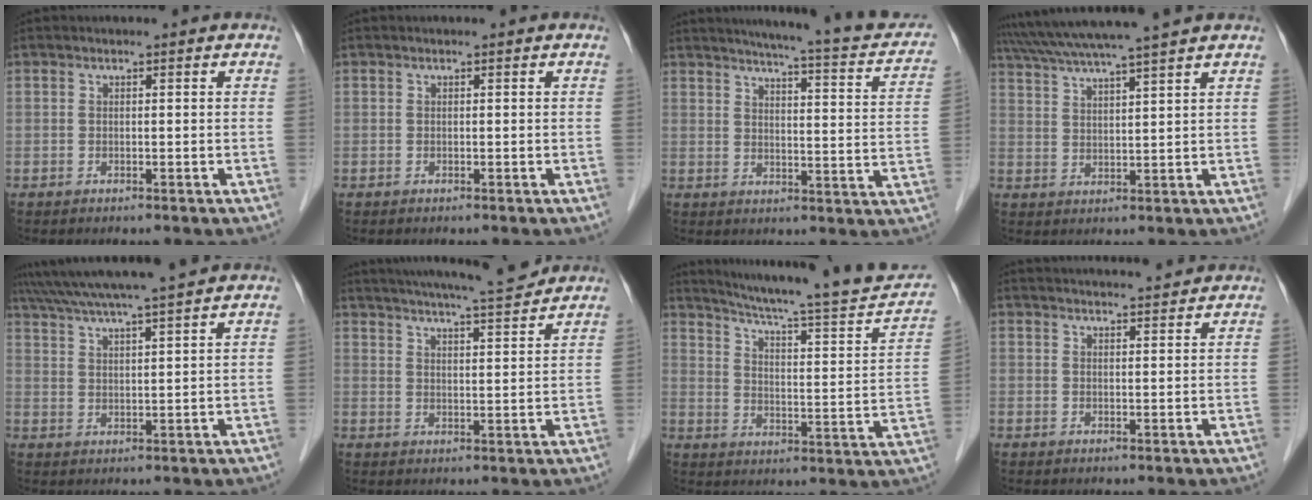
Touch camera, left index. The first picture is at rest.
{"total": 0.0}
{"total": 18.8, "force": [15.9, 2.3, 9.8], "torque": [-0.124, -0.013, 0.182]}
{"total": 12.4, "force": [10.9, -1.2, 5.9], "torque": [-0.107, 0.026, 0.167]}
{"total": 13.4, "force": [11.8, -0.9, 6.2], "torque": [-0.112, 0.027, 0.177]}
{"total": 13.8, "force": [12.7, 0.1, 5.4], "torque": [-0.094, 0.003, 0.181]}
{"total": 22.8, "force": [20.6, 1.3, 9.7], "torque": [-0.139, -0.040, 0.270]}
{"total": 10.1, "force": [9.6, 0.4, 2.8], "torque": [-0.039, 0.021, 0.126]}